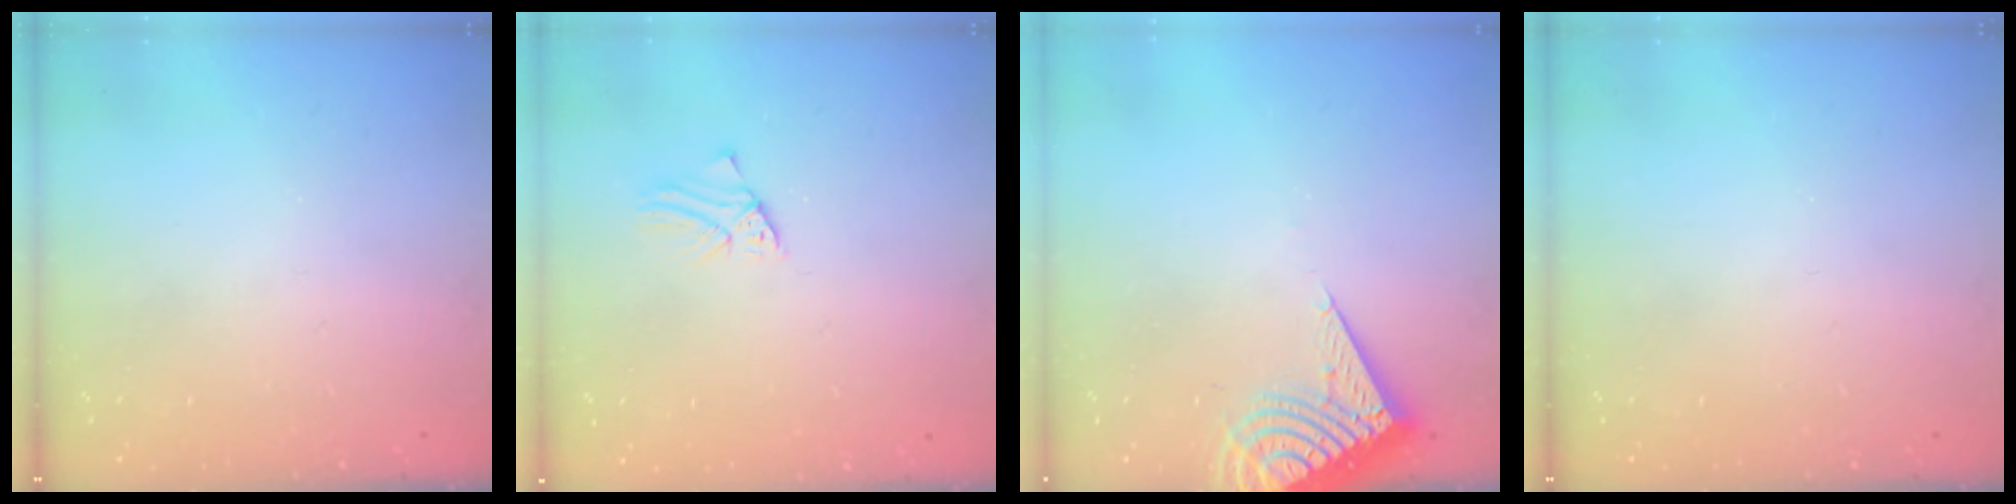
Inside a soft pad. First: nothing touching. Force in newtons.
{"total": 1.1, "press": 1.1, "slide": 0.2}
{"total": 9.6, "press": 9.6, "slide": 0.9}
{"total": 0.0}